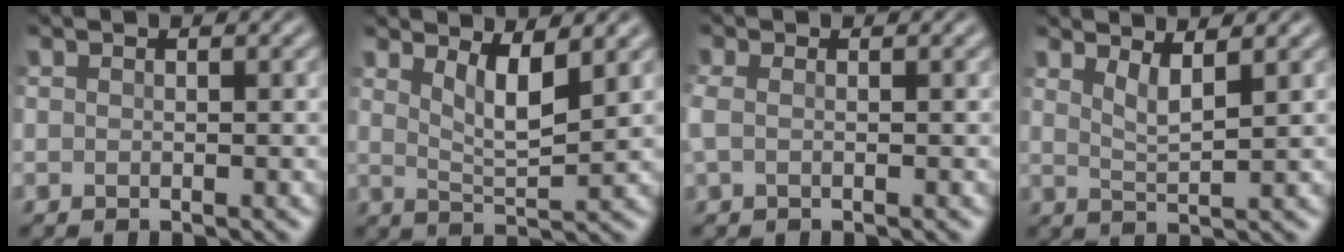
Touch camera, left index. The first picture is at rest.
{"total": 3.5, "force": [1.9, 0.9, 2.8], "torque": [-0.053, -0.011, 0.034]}
{"total": 1.2, "force": [0.0, 0.7, 1.0], "torque": [-0.027, 0.002, -0.006]}
{"total": 2.3, "force": [1.5, 0.5, 1.7], "torque": [-0.027, -0.008, 0.026]}